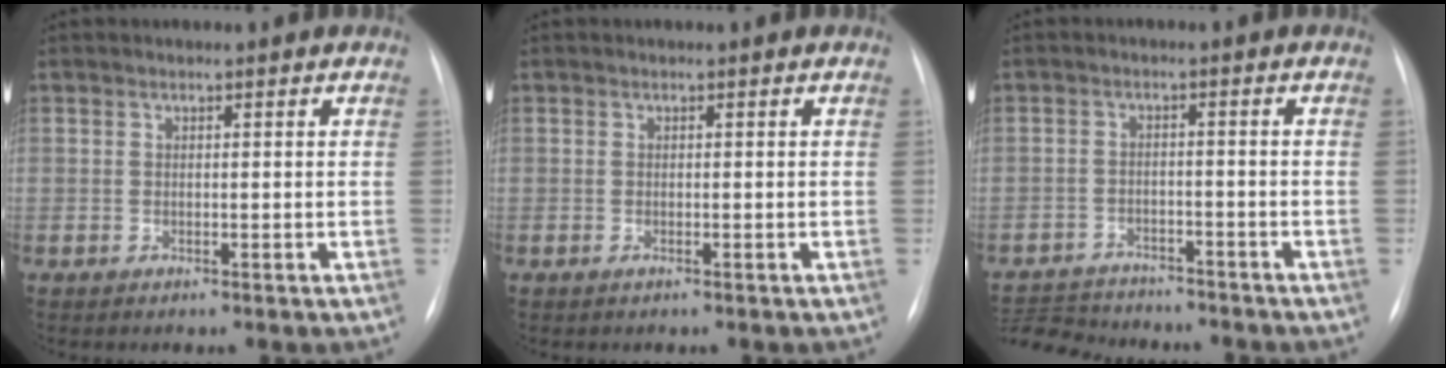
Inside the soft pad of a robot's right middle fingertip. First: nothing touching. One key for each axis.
{"total": 0.0}
{"total": 11.0, "fx": -10.3, "fy": 2.8, "fz": 2.8, "tx": -0.058, "ty": 0.003, "tz": -0.150}